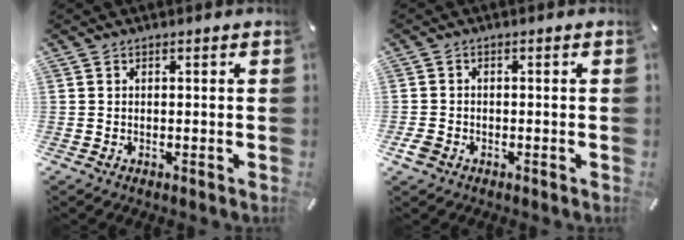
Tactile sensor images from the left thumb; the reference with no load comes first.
{"total": 2.2, "force": [-1.1, 1.6, 0.9], "torque": [-0.021, 0.002, -0.022]}